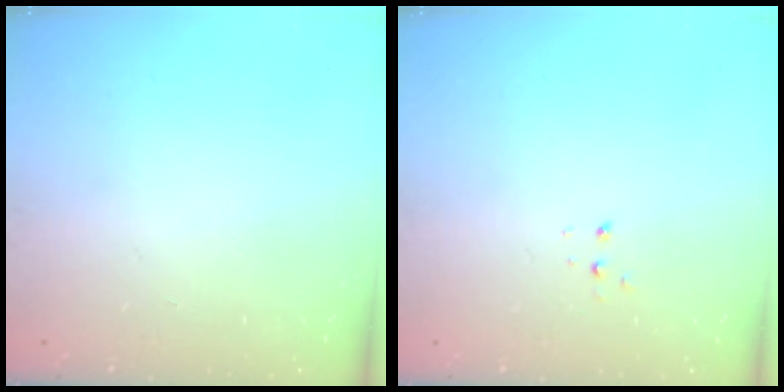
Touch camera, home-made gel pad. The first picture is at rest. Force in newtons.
{"total": 2.8, "press": 2.8, "slide": 0.5}